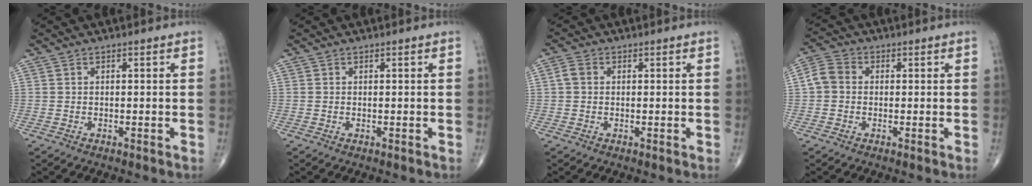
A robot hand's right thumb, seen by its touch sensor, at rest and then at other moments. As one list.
[{"total": 0.0}, {"total": 2.1, "force": [0.2, 1.7, 1.2], "torque": [-0.022, 0.008, 0.002]}, {"total": 4.5, "force": [-0.1, 3.8, 2.3], "torque": [-0.042, 0.014, -0.009]}]